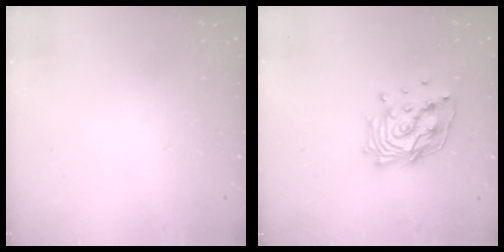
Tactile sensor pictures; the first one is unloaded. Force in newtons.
{"total": 15.0, "press": 14.9, "slide": 2.0}